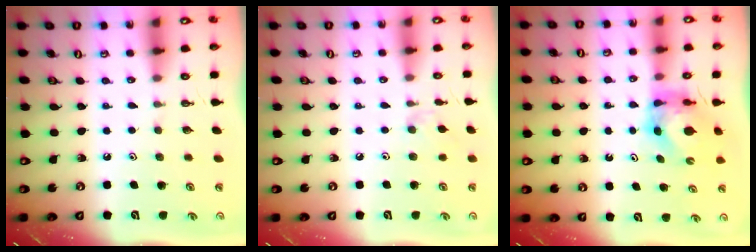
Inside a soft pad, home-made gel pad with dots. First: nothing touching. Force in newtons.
{"total": 5.9, "press": 5.9, "slide": 0.6}
{"total": 6.1, "press": 6.1, "slide": 0.5}